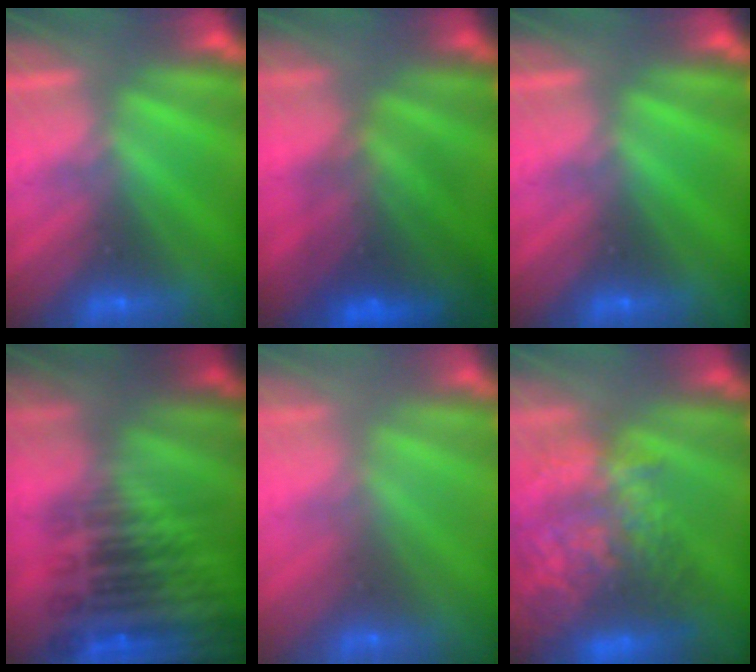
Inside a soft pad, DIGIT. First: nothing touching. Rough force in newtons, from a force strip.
{"total": 7.4}
{"total": 0.0}
{"total": 9.6}
{"total": 7.5}
{"total": 9.9}